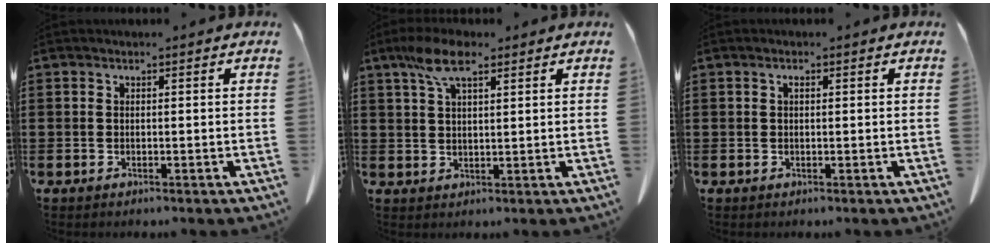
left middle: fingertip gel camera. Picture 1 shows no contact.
{"total": 6.3, "force": [3.5, 2.2, 4.8], "torque": [-0.104, 0.007, 0.062]}
{"total": 0.9, "force": [0.2, 0.3, 0.8], "torque": [-0.016, 0.001, 0.004]}